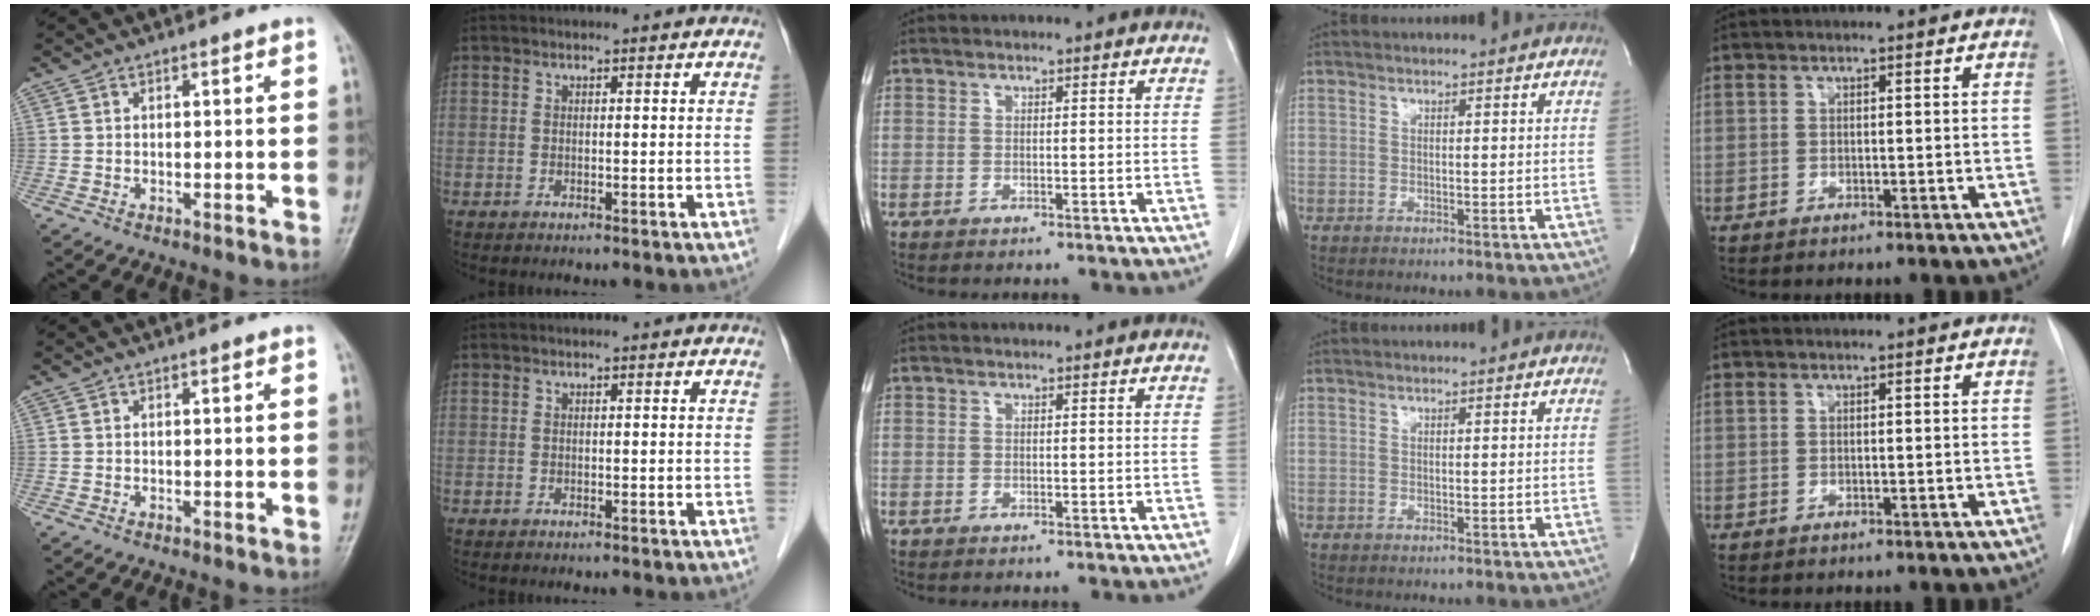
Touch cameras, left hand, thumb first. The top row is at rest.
{}